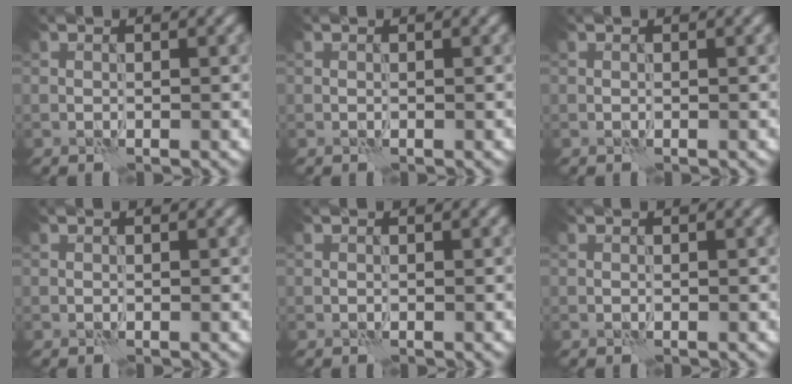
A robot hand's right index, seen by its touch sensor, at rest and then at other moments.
{"total": 0.0}
{"total": 0.0}
{"total": 0.0}
{"total": 0.0}
{"total": 0.0}